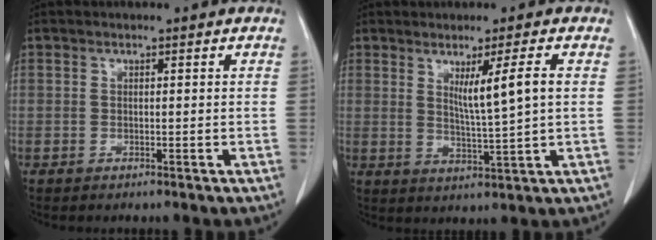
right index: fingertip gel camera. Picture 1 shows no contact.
{"total": 5.9, "force": [1.6, -0.9, 5.6], "torque": [-0.094, -0.015, 0.031]}